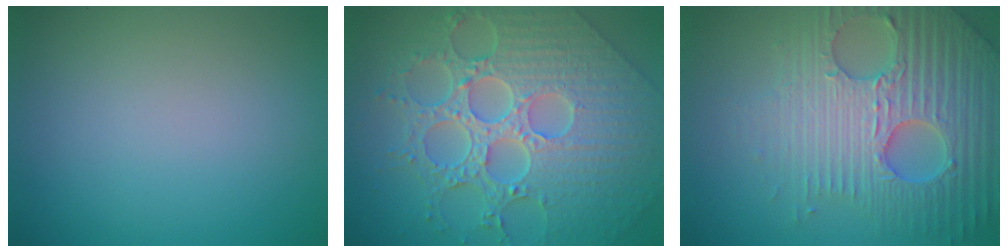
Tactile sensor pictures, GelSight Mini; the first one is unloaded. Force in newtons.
{"total": 9.8, "press": 7.1, "slide": 6.8}
{"total": 7.2, "press": 7.0, "slide": 1.7}